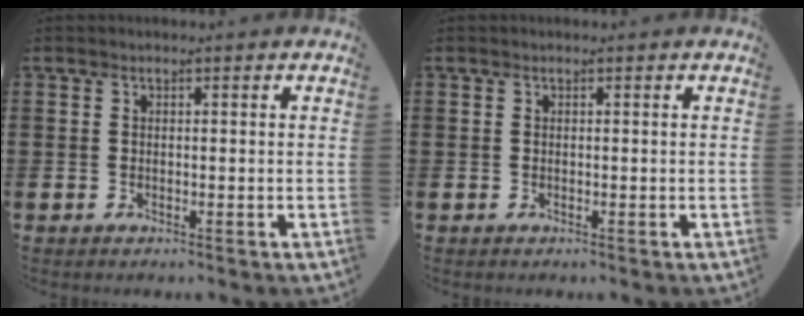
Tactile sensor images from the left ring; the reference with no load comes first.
{"total": 0.0}